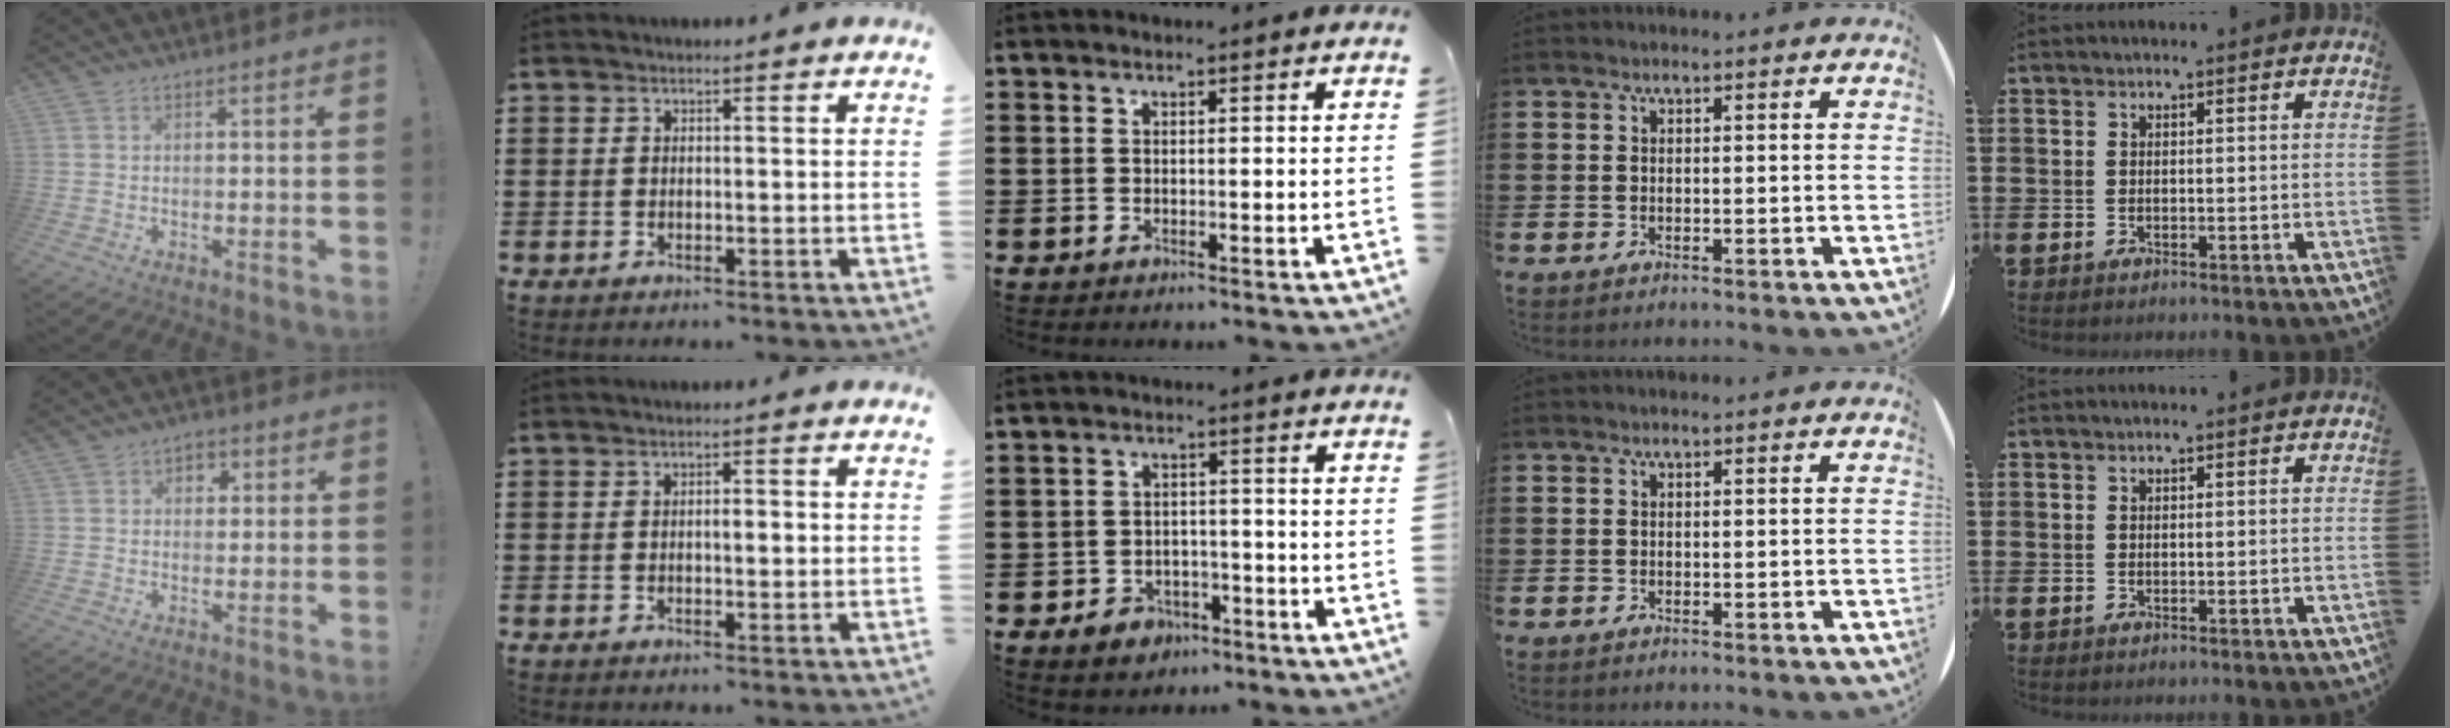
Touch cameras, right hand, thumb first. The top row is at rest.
{"thumb": {"total": 2.2, "force": [0.4, 2.0, 0.8], "torque": [-0.011, 0.001, 0.005]}, "index": {"total": 1.6, "force": [0.0, 0.8, 1.4], "torque": [-0.026, 0.005, -0.002]}, "middle": {"total": 3.0, "force": [-2.5, 1.7, 0.4], "torque": [-0.016, 0.005, -0.052]}}